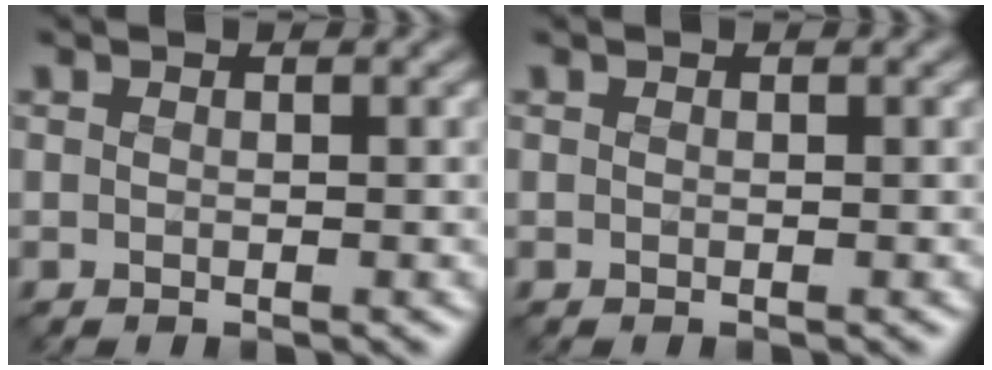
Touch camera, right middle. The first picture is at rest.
{"total": 0.0}